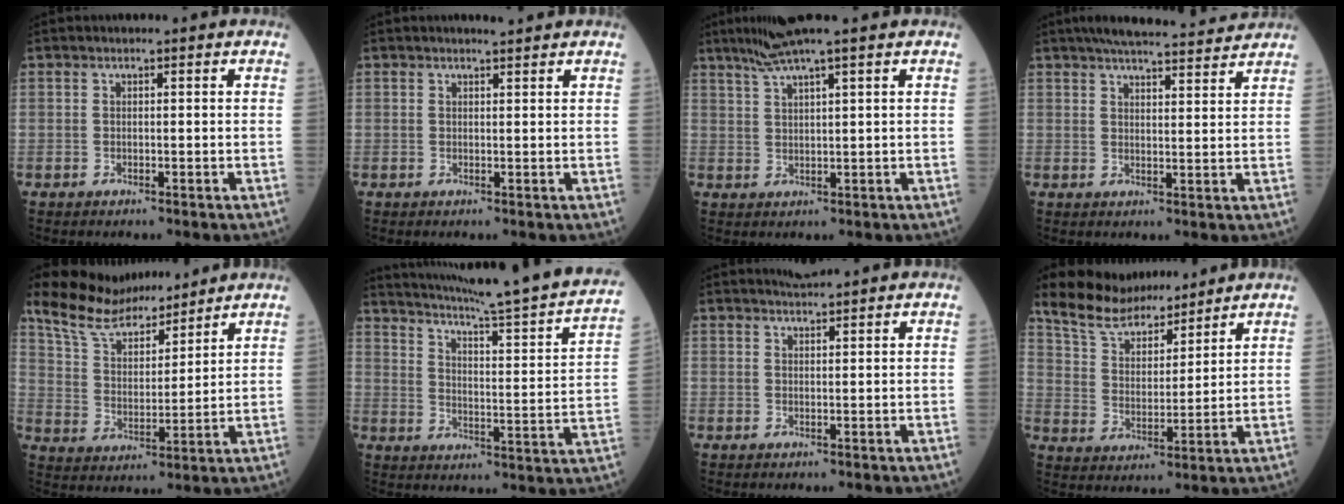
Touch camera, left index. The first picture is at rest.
{"total": 1.3, "force": [1.3, -0.1, 0.4], "torque": [-0.006, 0.001, 0.024]}
{"total": 4.7, "force": [3.6, -1.0, 2.9], "torque": [-0.064, 0.012, 0.074]}
{"total": 12.9, "force": [11.8, 1.0, 5.1], "torque": [-0.075, 0.016, 0.158]}
{"total": 11.5, "force": [10.6, 2.7, 3.6], "torque": [-0.077, 0.016, 0.203]}
{"total": 27.4, "force": [24.0, -0.8, 13.2], "torque": [-0.213, -0.068, 0.312]}
{"total": 1.5, "force": [1.5, -0.4, 0.1], "torque": [-0.004, 0.003, 0.032]}
{"total": 10.8, "force": [10.0, 2.9, 2.9], "torque": [-0.062, 0.016, 0.191]}